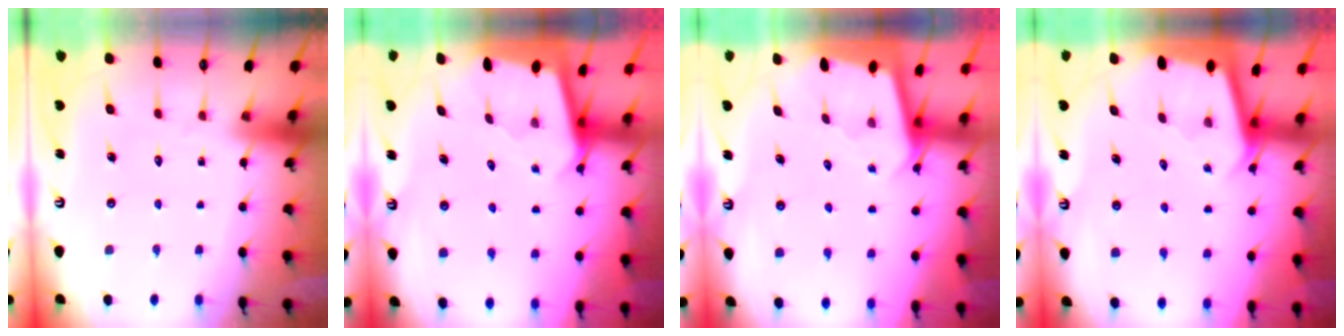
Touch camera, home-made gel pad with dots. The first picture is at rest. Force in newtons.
{"total": 2.4, "press": 2.4, "slide": 0.1}
{"total": 1.8, "press": 1.8, "slide": 0.1}
{"total": 2.3, "press": 2.3, "slide": 0.1}